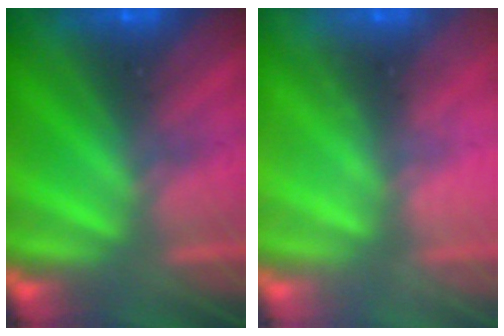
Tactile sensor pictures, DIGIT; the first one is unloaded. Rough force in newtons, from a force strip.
{"total": 2.1}